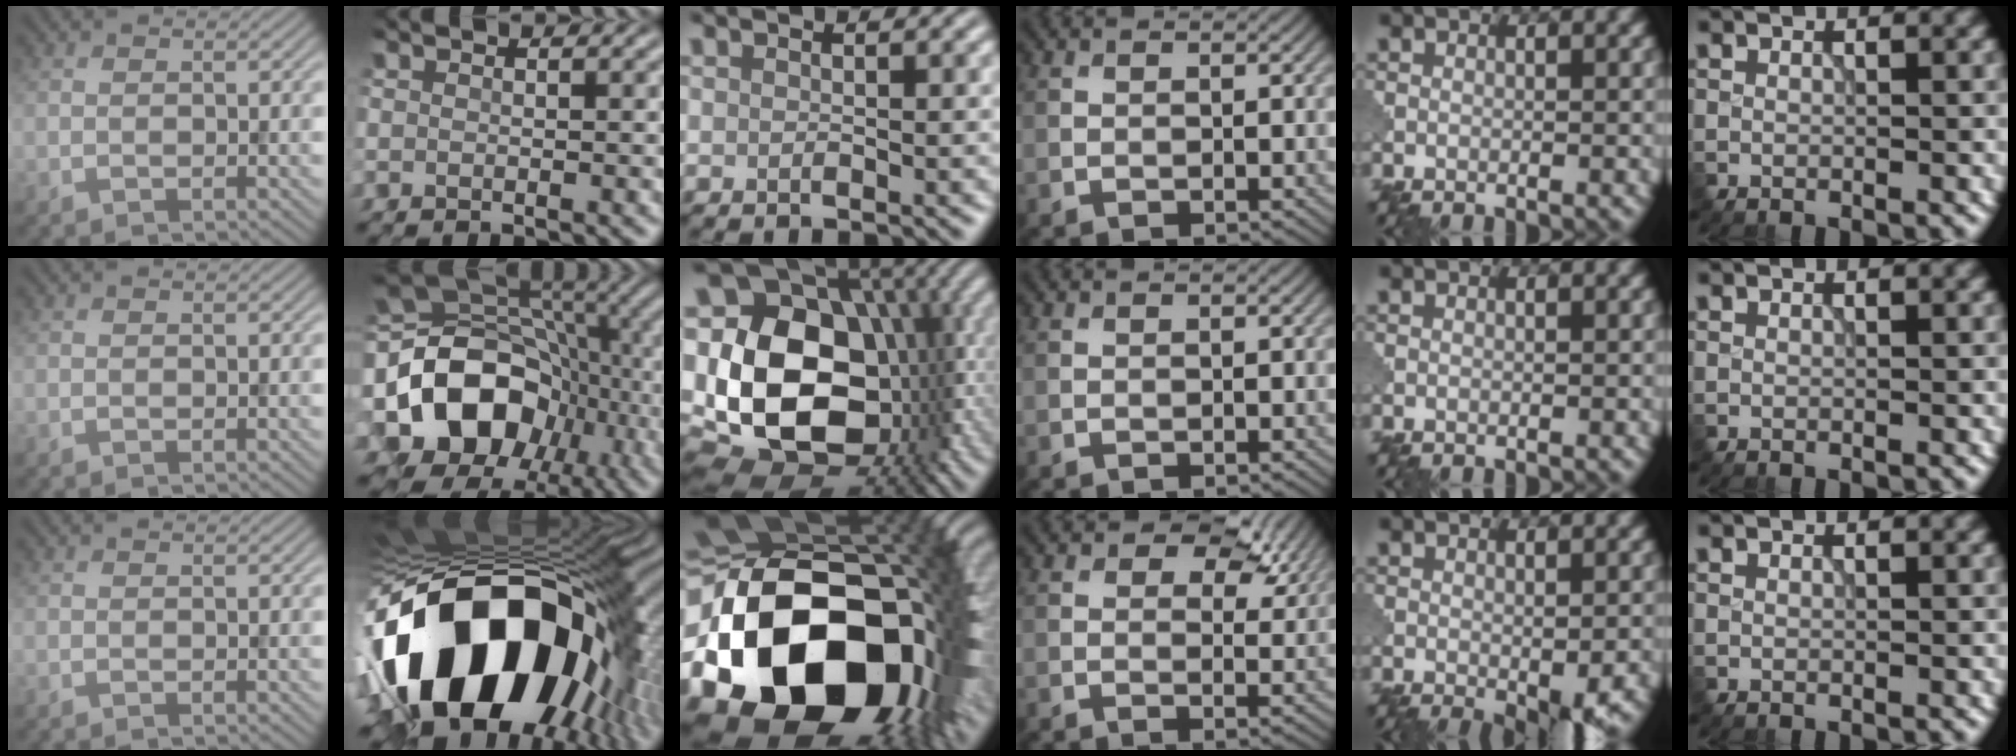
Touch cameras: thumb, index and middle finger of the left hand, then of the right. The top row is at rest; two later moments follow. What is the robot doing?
{"motion": "disassemble", "object": "puzzle pieces"}